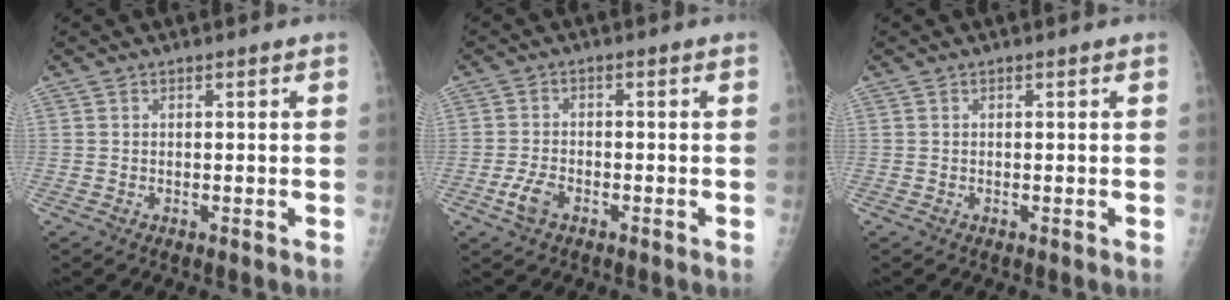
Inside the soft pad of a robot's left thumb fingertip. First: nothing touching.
{"total": 3.8, "force": [-1.9, 2.2, 2.5], "torque": [-0.054, 0.009, -0.037]}
{"total": 0.0}